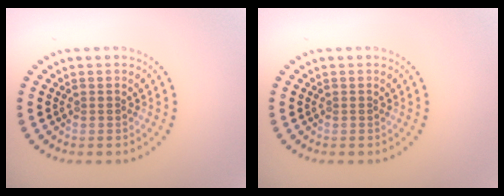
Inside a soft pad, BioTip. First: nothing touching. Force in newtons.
{"total": 0.0}